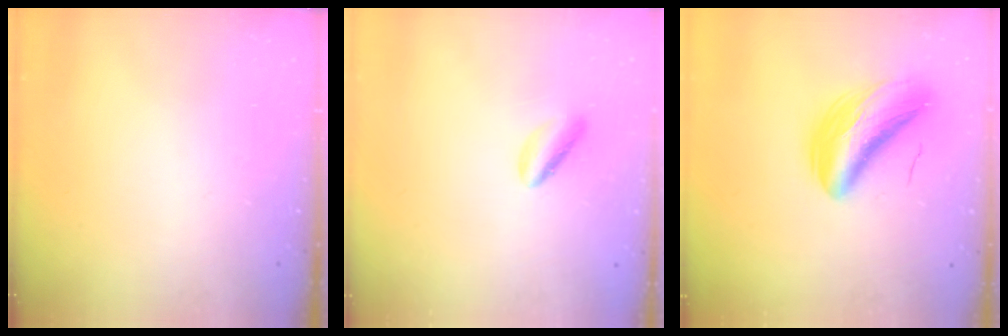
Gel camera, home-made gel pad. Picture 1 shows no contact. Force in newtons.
{"total": 4.3, "press": 4.1, "slide": 1.4}
{"total": 10.9, "press": 10.6, "slide": 2.4}